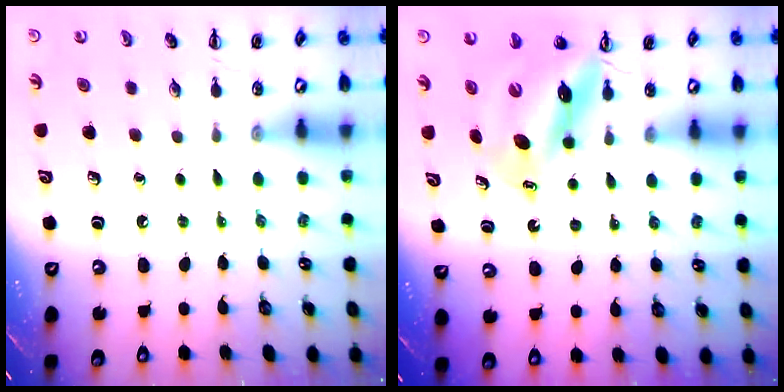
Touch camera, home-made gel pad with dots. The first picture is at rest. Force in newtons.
{"total": 11.6, "press": 10.9, "slide": 3.8}